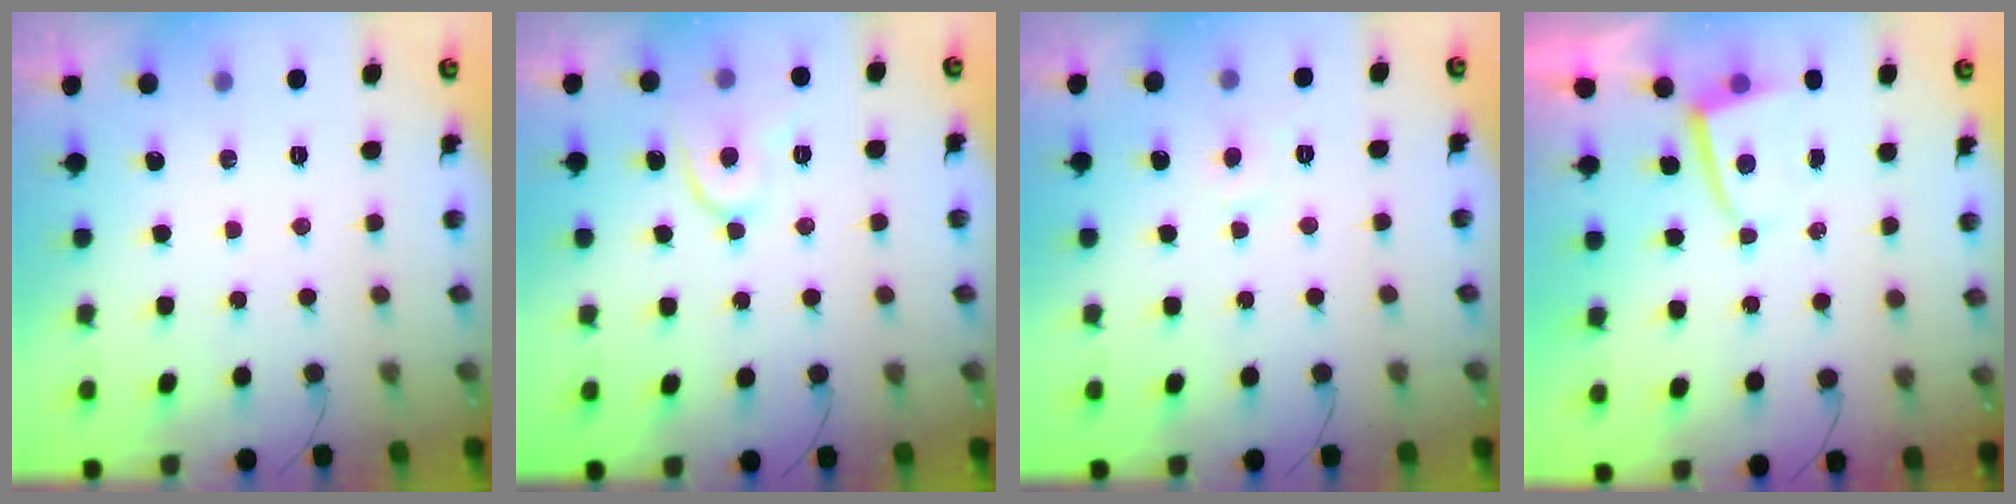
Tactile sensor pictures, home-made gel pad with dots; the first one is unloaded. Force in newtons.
{"total": 9.0, "press": 8.9, "slide": 0.9}
{"total": 2.5, "press": 2.5, "slide": 0.2}
{"total": 1.6, "press": 1.6, "slide": 0.3}